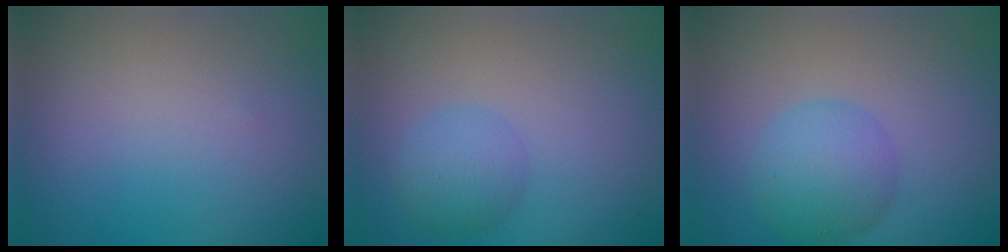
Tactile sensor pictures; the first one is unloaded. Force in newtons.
{"total": 3.0, "press": 3.0, "slide": 0.1}
{"total": 4.4, "press": 4.4, "slide": 0.2}